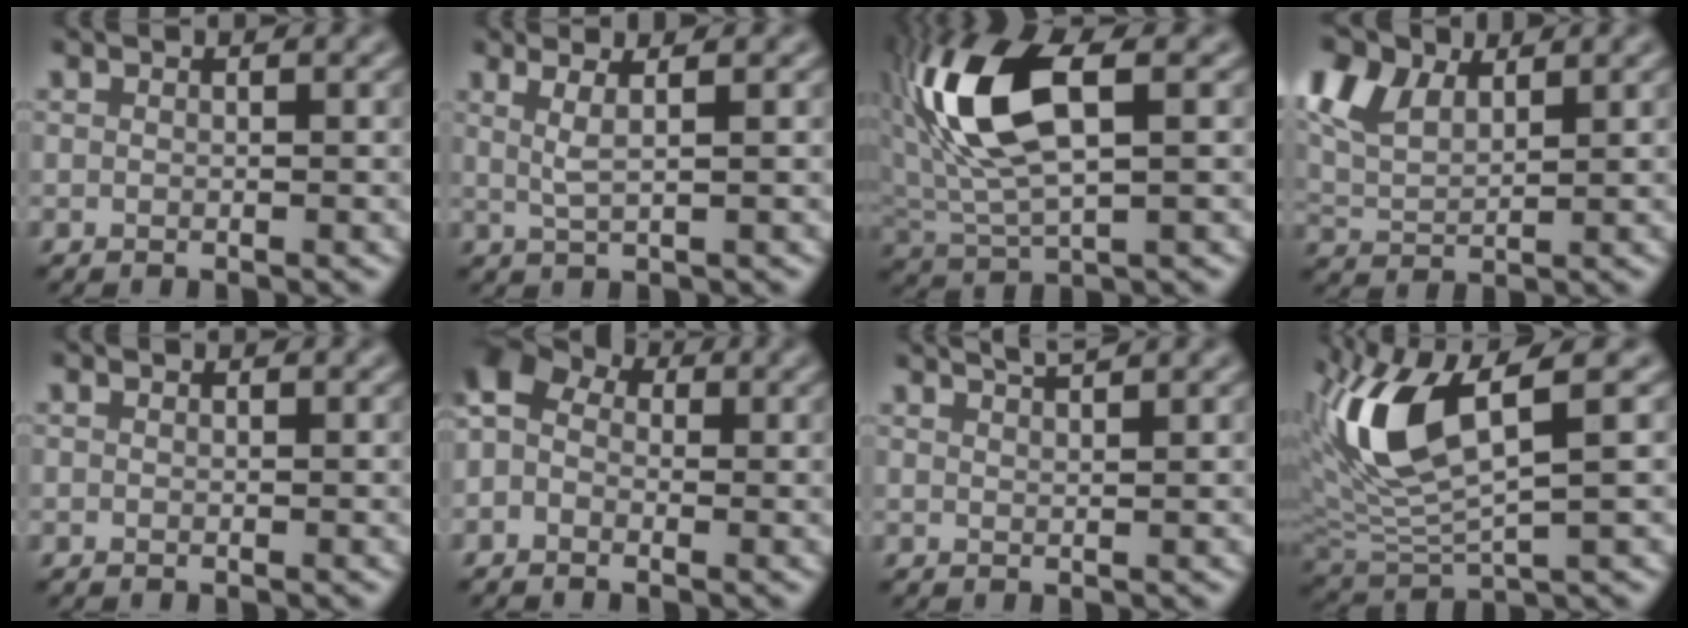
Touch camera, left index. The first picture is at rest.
{"total": 2.4, "force": [0.9, 0.7, 2.1], "torque": [-0.038, -0.003, 0.012]}
{"total": 10.8, "force": [2.6, 5.0, 9.2], "torque": [-0.194, 0.020, 0.044]}
{"total": 8.9, "force": [5.0, 5.0, 5.5], "torque": [-0.145, 0.037, 0.083]}
{"total": 0.0}
{"total": 5.6, "force": [0.0, 4.5, 3.4], "torque": [-0.065, 0.026, -0.026]}
{"total": 2.3, "force": [1.9, 0.6, 1.2], "torque": [0.000, 0.006, 0.010]}
{"total": 9.1, "force": [3.4, 3.3, 7.8], "torque": [-0.175, 0.002, 0.066]}